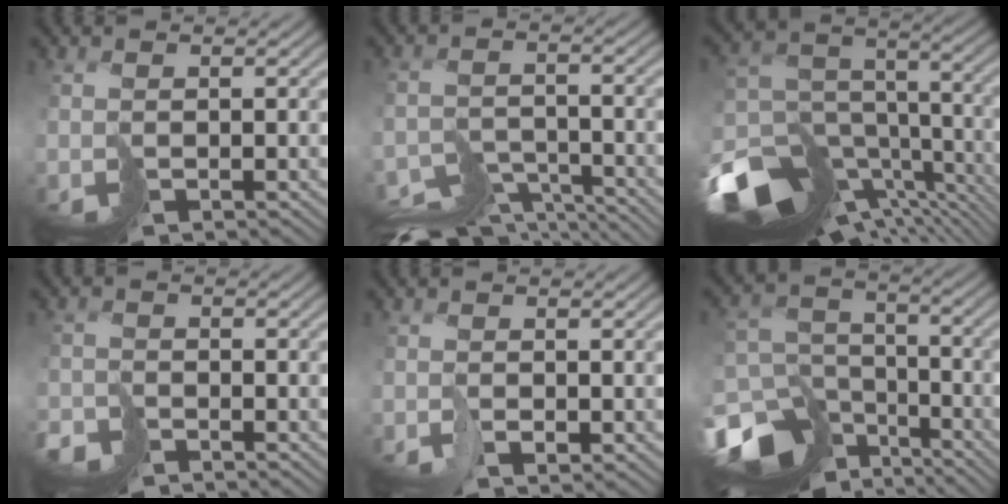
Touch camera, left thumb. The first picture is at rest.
{"total": 9.7, "force": [-9.1, 2.3, 2.5], "torque": [-0.029, -0.014, -0.137]}
{"total": 18.0, "force": [-10.8, 10.0, 10.3], "torque": [-0.226, -0.013, -0.137]}
{"total": 3.2, "force": [-3.0, 0.8, 0.7], "torque": [-0.006, 0.000, -0.067]}
{"total": 0.8, "force": [-0.5, 0.4, 0.5], "torque": [-0.001, 0.001, -0.010]}
{"total": 15.0, "force": [-9.9, 9.4, 6.1], "torque": [-0.179, -0.032, -0.143]}